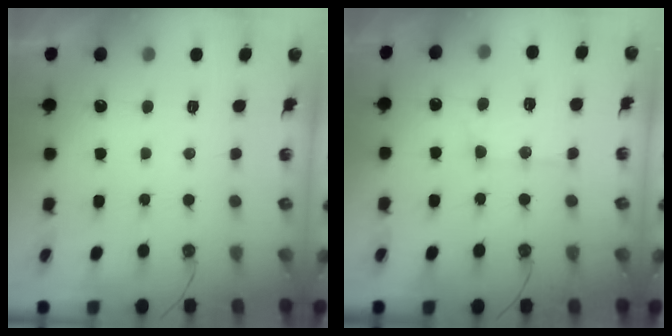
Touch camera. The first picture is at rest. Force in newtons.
{"total": 13.8, "press": 13.8, "slide": 1.2}